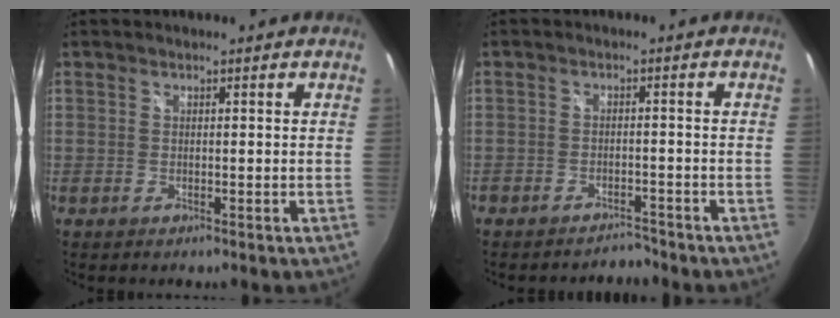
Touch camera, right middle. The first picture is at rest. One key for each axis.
{"total": 3.2, "fx": -3.0, "fy": 0.9, "fz": 0.1, "tx": -0.006, "ty": 0.003, "tz": -0.048}